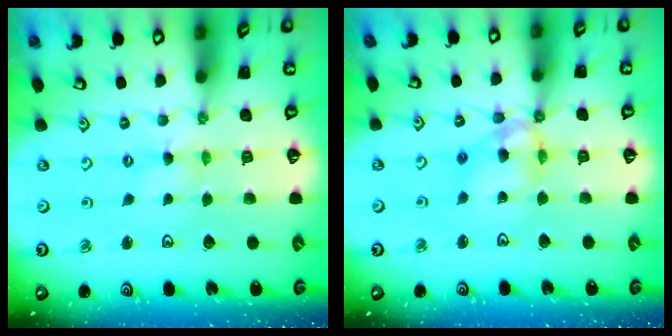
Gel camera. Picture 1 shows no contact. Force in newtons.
{"total": 11.6, "press": 11.5, "slide": 1.4}